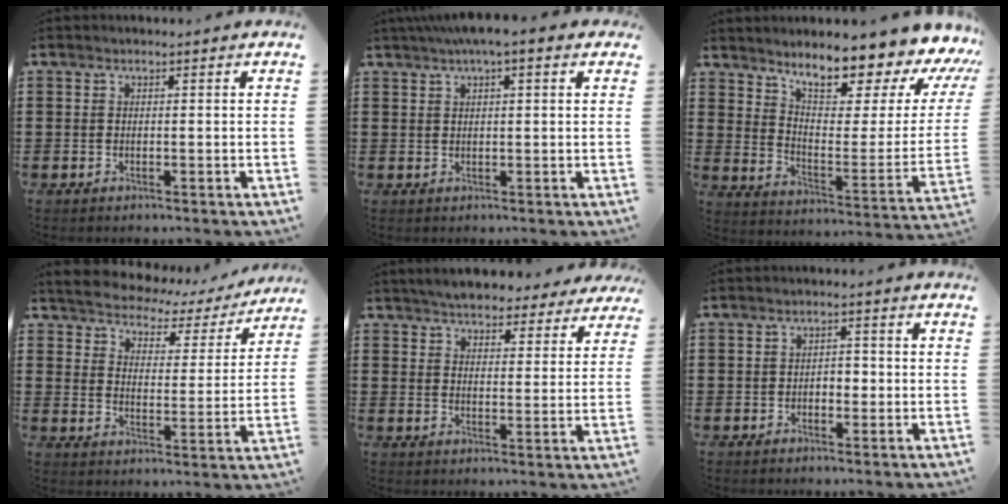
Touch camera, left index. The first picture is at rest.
{"total": 3.3, "force": [1.9, 0.6, 2.6], "torque": [-0.054, 0.006, 0.033]}
{"total": 10.0, "force": [8.9, 1.4, 4.3], "torque": [-0.084, -0.082, 0.147]}
{"total": 3.0, "force": [3.0, 0.4, -0.1], "torque": [-0.023, -0.031, 0.041]}
{"total": 5.1, "force": [4.9, 0.7, 0.8], "torque": [-0.037, -0.014, 0.090]}
{"total": 1.8, "force": [-0.7, 1.2, 1.2], "torque": [-0.027, 0.005, -0.017]}